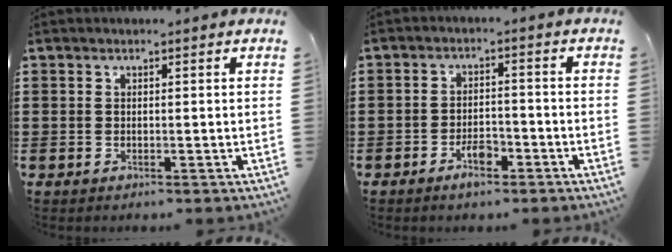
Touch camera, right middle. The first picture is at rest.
{"total": 3.9, "force": [-2.5, 1.5, 2.6], "torque": [-0.051, 0.005, -0.050]}